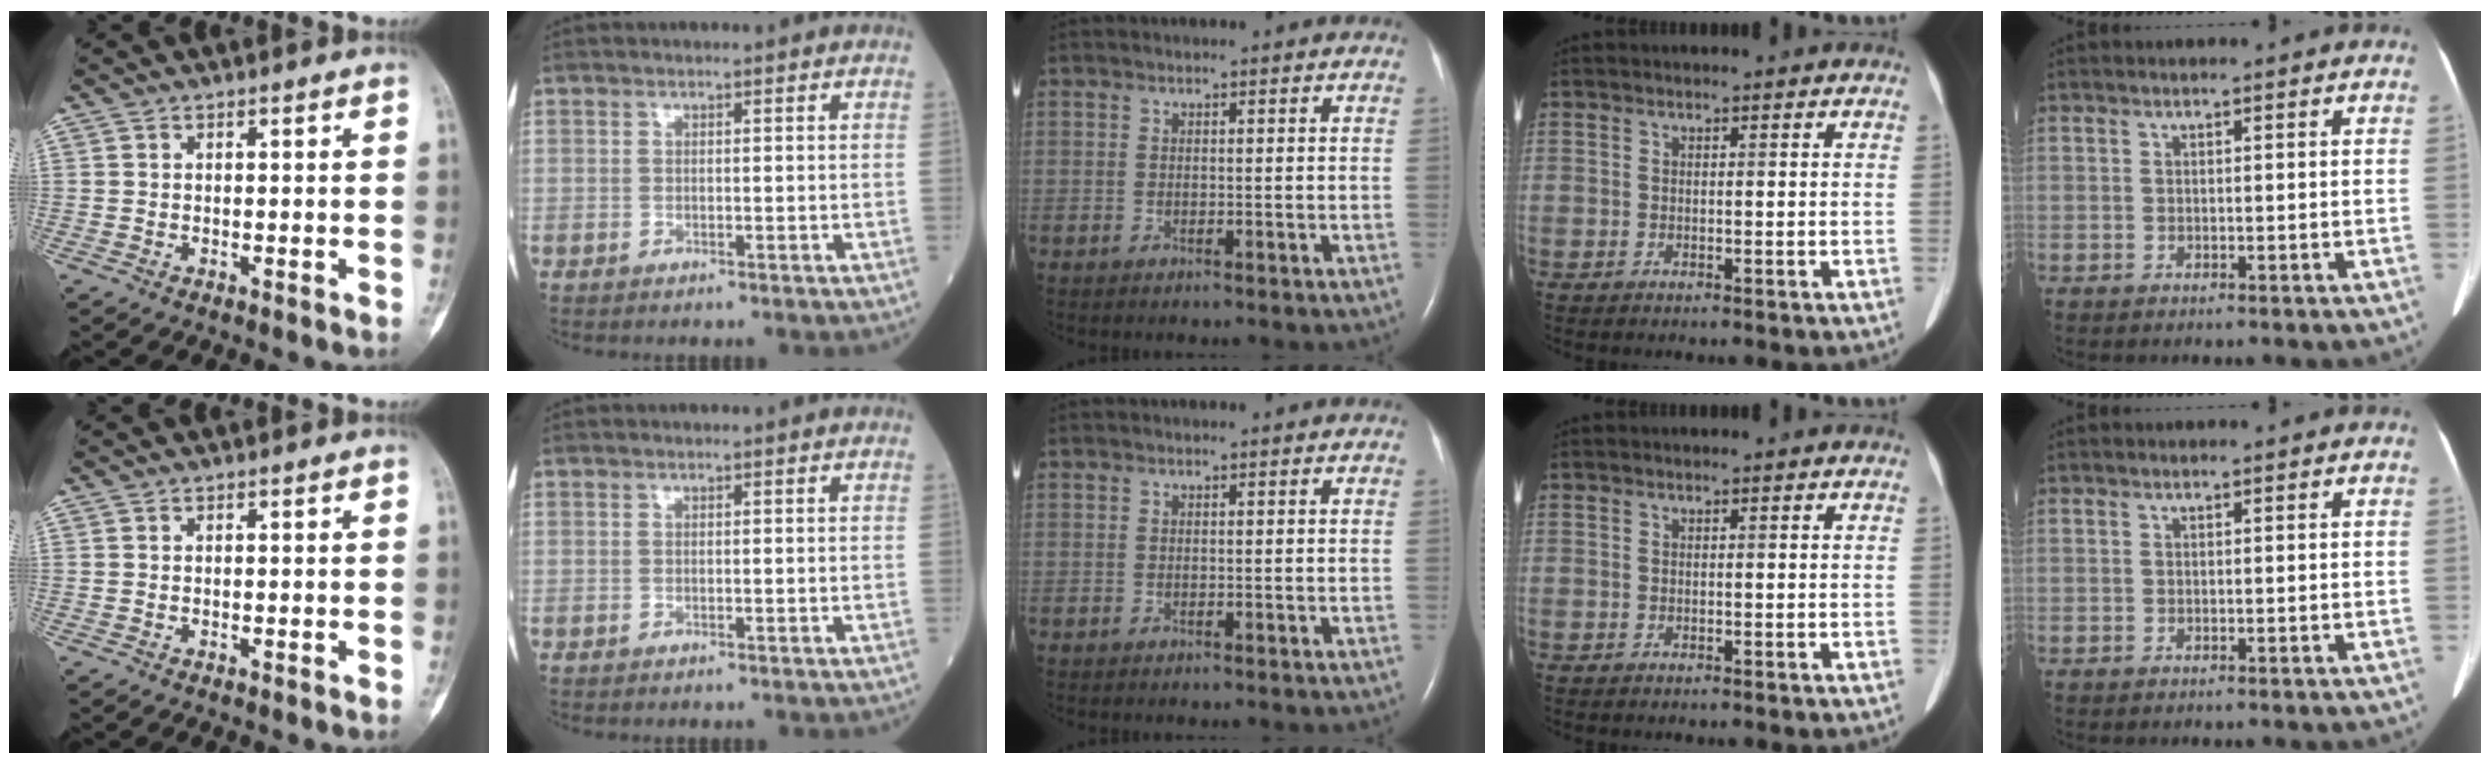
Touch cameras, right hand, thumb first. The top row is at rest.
{}